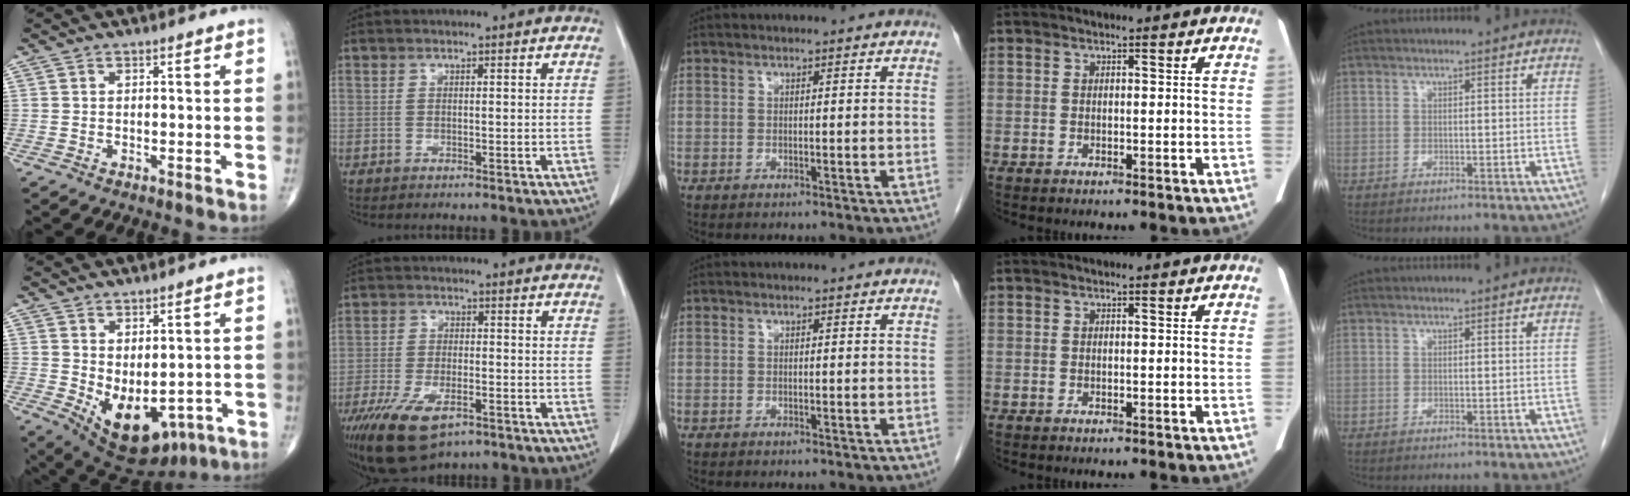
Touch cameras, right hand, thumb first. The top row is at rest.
{"thumb": {"total": 12.2, "force": [-2.4, 7.1, 9.6], "torque": [-0.130, -0.005, -0.008]}, "index": {"total": 10.8, "force": [-6.6, 4.4, 7.4], "torque": [-0.145, -0.016, -0.110]}}